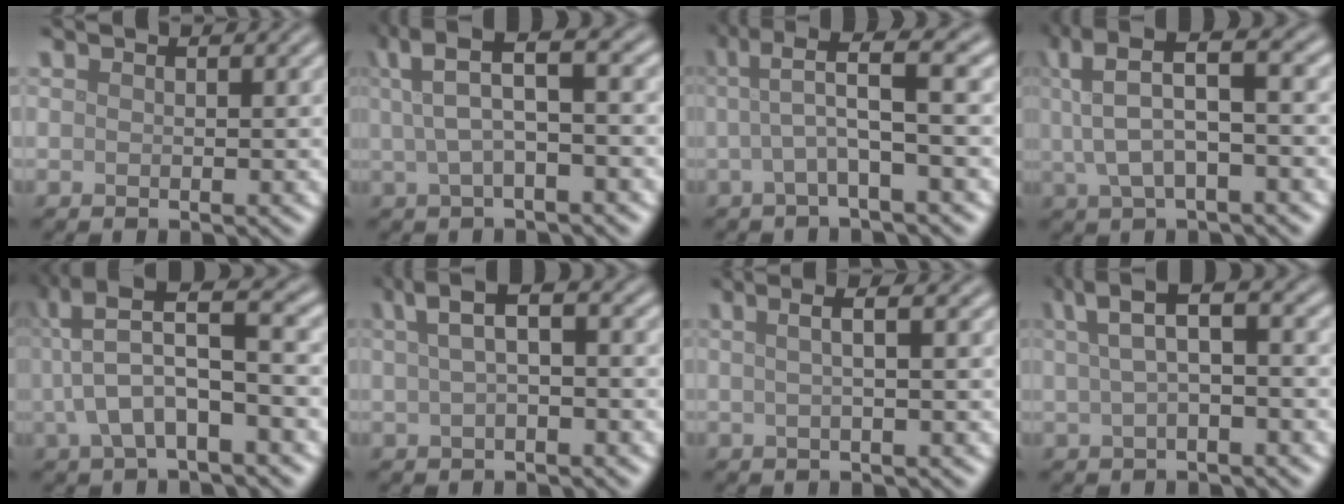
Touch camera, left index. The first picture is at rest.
{"total": 5.7, "force": [2.0, 1.6, 5.1], "torque": [-0.093, 0.019, 0.031]}
{"total": 4.9, "force": [1.1, 0.7, 4.7], "torque": [-0.083, 0.017, 0.015]}
{"total": 7.3, "force": [2.4, 2.6, 6.4], "torque": [-0.133, 0.017, 0.038]}
{"total": 7.8, "force": [0.5, 2.4, 7.4], "torque": [-0.136, 0.021, 0.000]}
{"total": 3.6, "force": [0.9, 1.1, 3.3], "torque": [-0.057, 0.016, 0.011]}
{"total": 2.8, "force": [0.6, 1.0, 2.6], "torque": [-0.028, 0.003, -0.008]}
{"total": 4.4, "force": [1.2, 1.4, 4.0], "torque": [-0.069, 0.019, 0.013]}